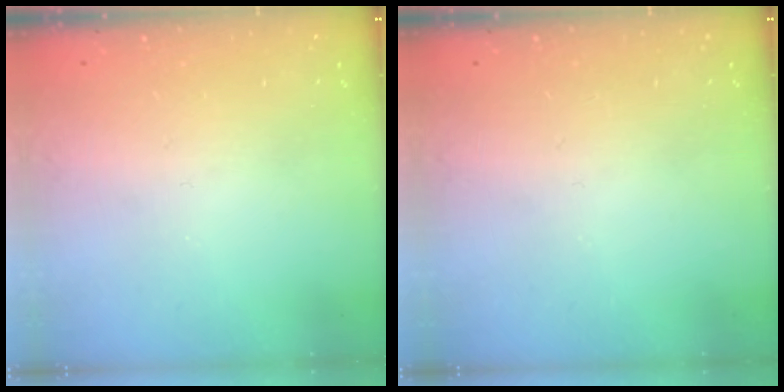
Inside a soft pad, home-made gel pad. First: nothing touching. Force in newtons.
{"total": 0.0}